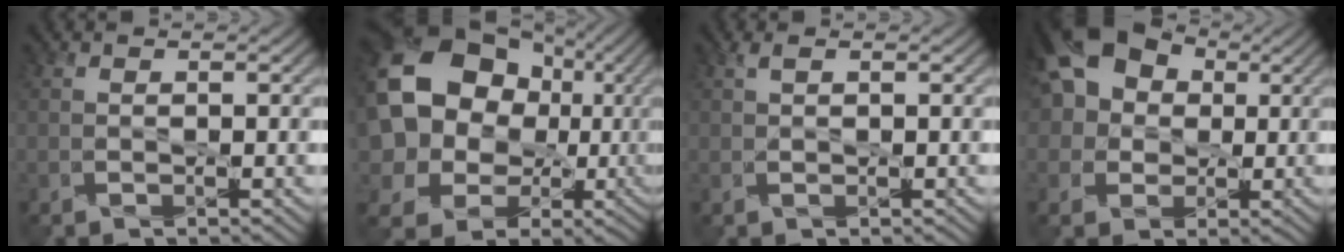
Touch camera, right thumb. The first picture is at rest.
{"total": 18.2, "force": [2.0, 16.1, 8.2], "torque": [-0.247, 0.000, 0.037]}
{"total": 0.9, "force": [0.7, 0.3, 0.4], "torque": [-0.014, 0.006, 0.016]}
{"total": 12.7, "force": [3.7, 9.9, 6.9], "torque": [-0.154, 0.043, 0.043]}